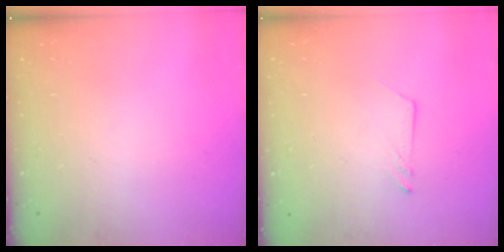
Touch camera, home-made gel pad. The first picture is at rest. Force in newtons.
{"total": 1.2, "press": 1.2, "slide": 0.1}